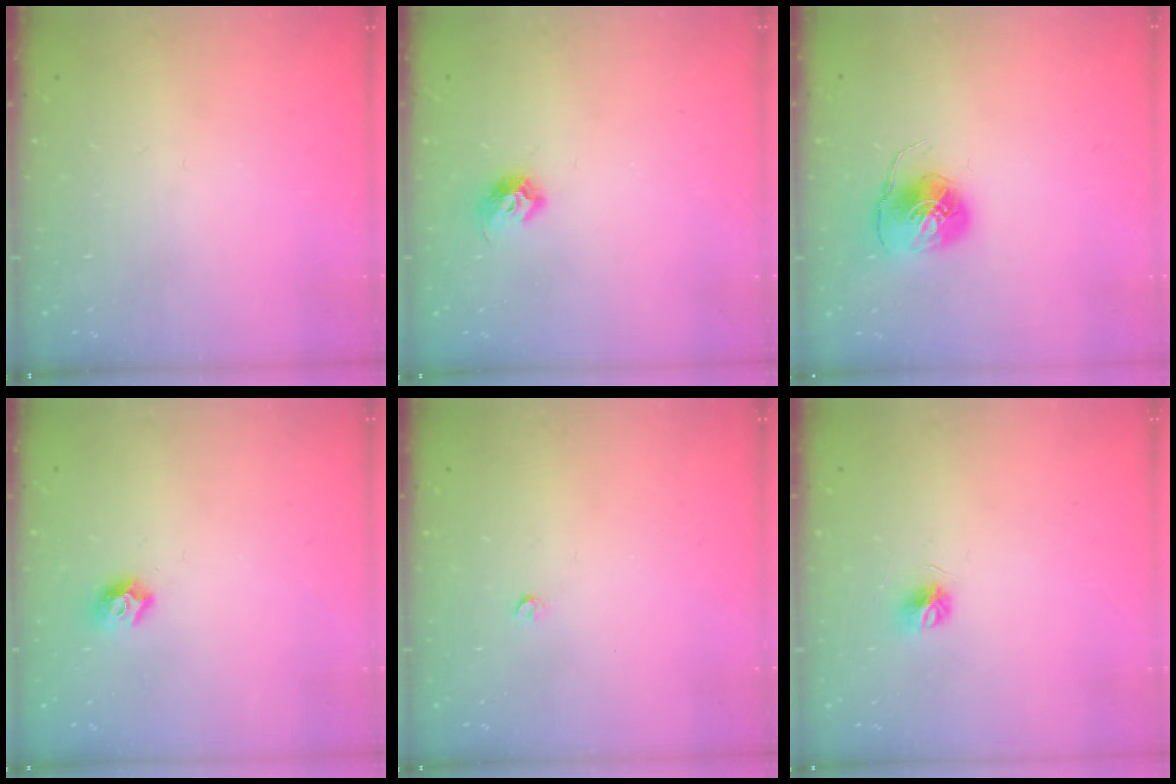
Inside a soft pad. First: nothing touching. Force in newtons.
{"total": 7.7, "press": 7.7, "slide": 1.0}
{"total": 7.9, "press": 7.9, "slide": 0.3}
{"total": 7.5, "press": 7.5, "slide": 0.6}
{"total": 2.6, "press": 2.5, "slide": 0.4}
{"total": 4.5, "press": 4.5, "slide": 0.4}